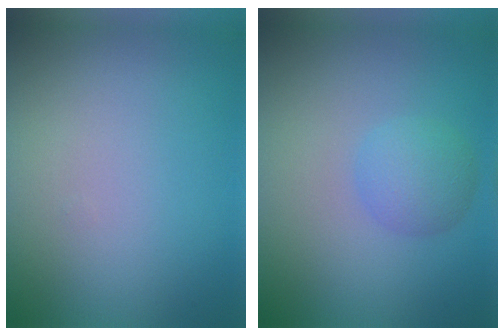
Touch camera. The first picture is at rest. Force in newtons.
{"total": 2.7, "press": 2.7, "slide": 0.1}